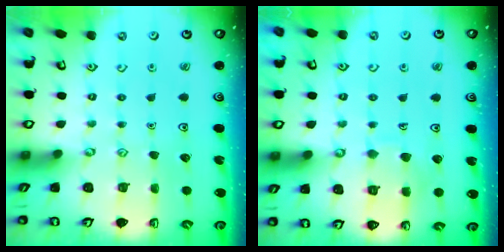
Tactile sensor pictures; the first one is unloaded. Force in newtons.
{"total": 6.9, "press": 6.9, "slide": 0.7}